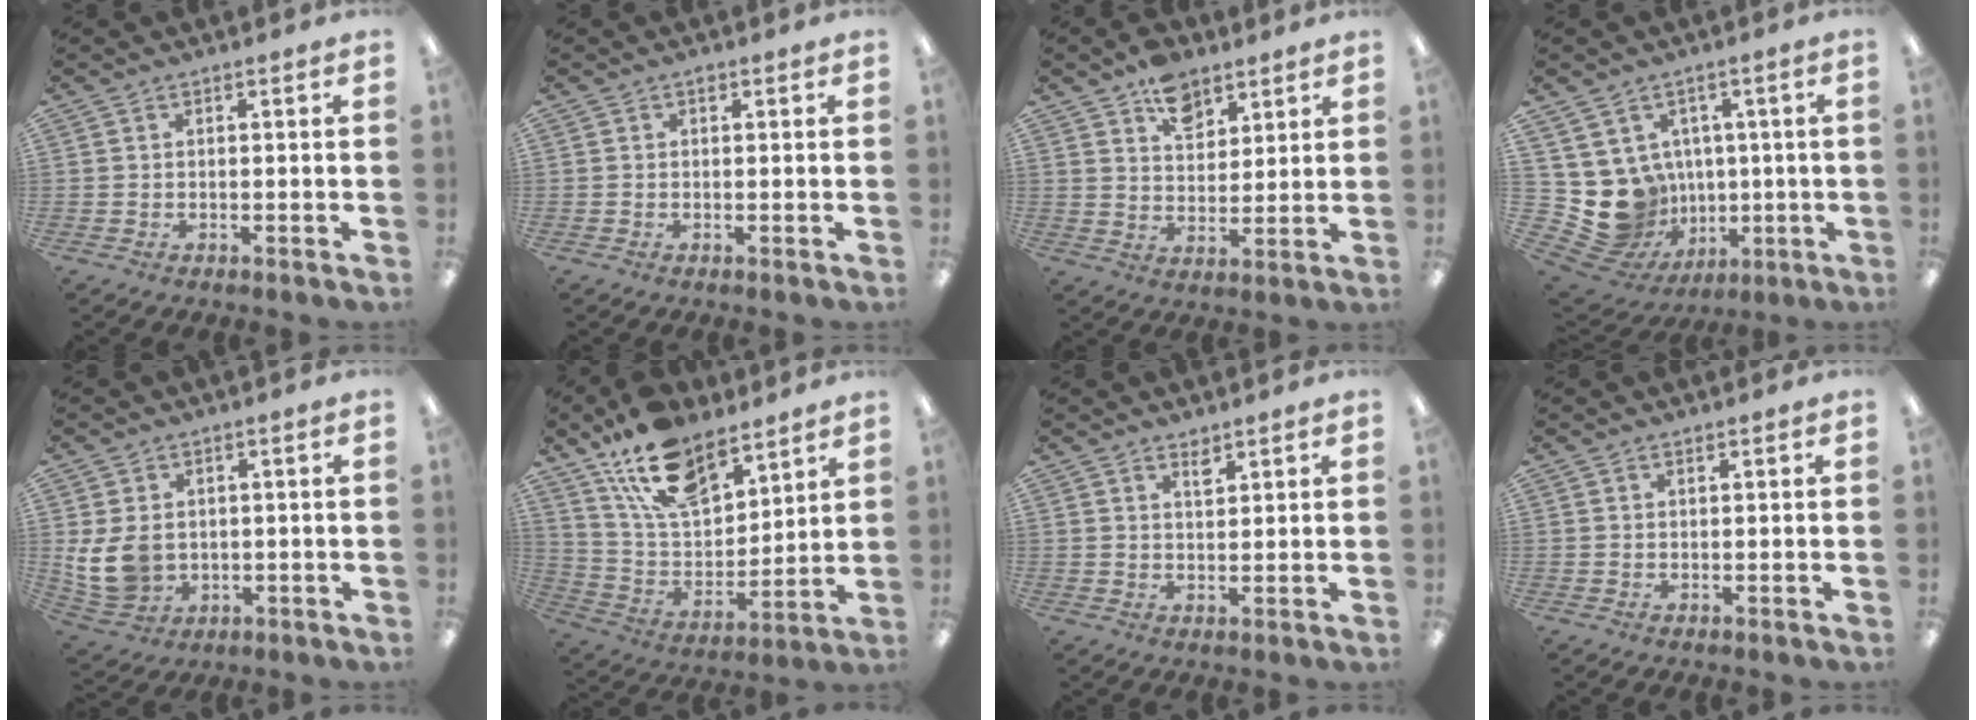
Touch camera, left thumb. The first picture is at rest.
{"total": 0.8, "force": [0.5, 0.5, 0.4], "torque": [-0.008, 0.002, 0.009]}
{"total": 9.1, "force": [6.2, 5.5, 3.7], "torque": [-0.046, -0.030, 0.110]}
{"total": 12.2, "force": [-0.7, 11.6, 3.8], "torque": [-0.113, -0.027, 0.015]}
{"total": 9.2, "force": [0.5, 7.4, 5.4], "torque": [-0.139, 0.011, 0.016]}
{"total": 17.9, "force": [12.5, 8.9, 9.3], "torque": [-0.180, -0.058, 0.229]}
{"total": 2.7, "force": [2.3, 0.9, 1.1], "torque": [-0.009, -0.010, 0.038]}
{"total": 0.6, "force": [0.6, 0.2, 0.3], "torque": [-0.006, 0.000, 0.011]}